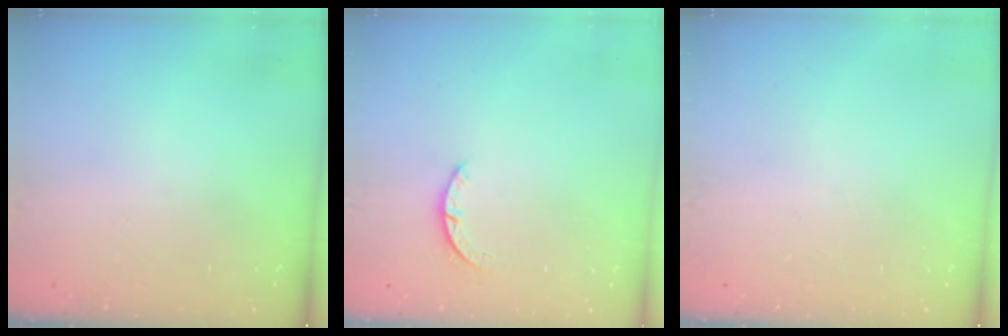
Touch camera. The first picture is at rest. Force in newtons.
{"total": 2.4, "press": 2.4, "slide": 0.3}
{"total": 0.0}